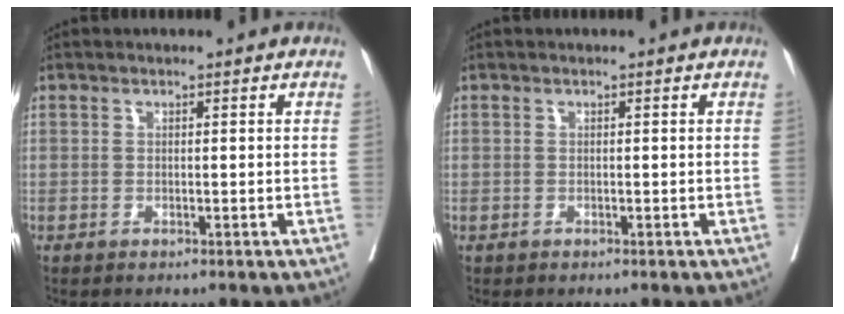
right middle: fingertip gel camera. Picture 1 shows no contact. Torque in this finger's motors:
{"motor_torque": [-0.20, 0.25, -0.01, -0.01]}